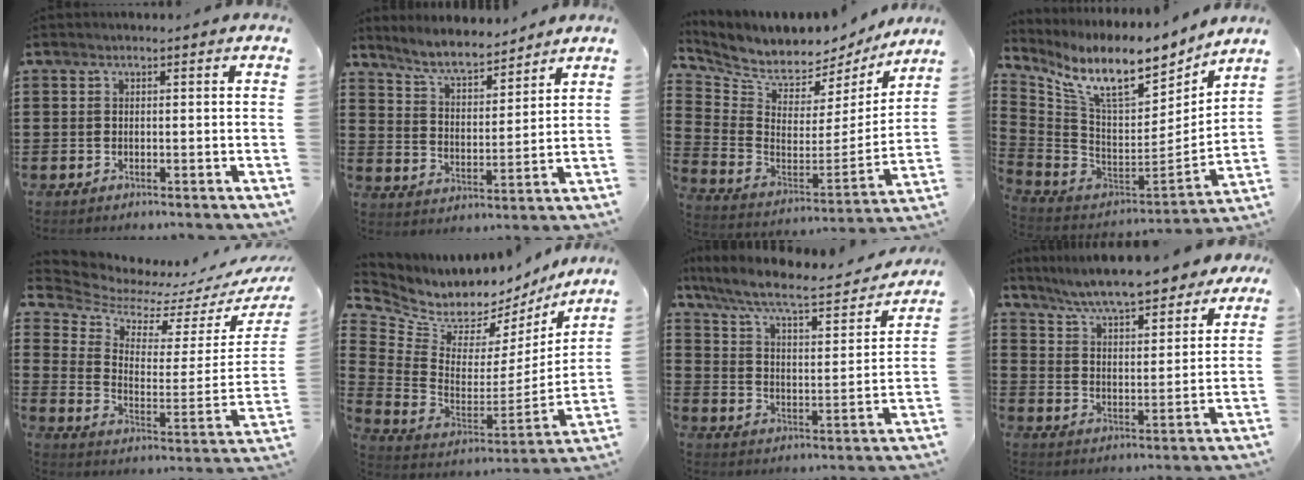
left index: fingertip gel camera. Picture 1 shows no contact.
{"total": 6.7, "force": [6.2, 0.8, 2.6], "torque": [-0.071, -0.026, 0.110]}
{"total": 5.5, "force": [5.1, 1.8, 0.4], "torque": [-0.048, -0.055, 0.088]}
{"total": 11.6, "force": [8.4, 2.7, 7.5], "torque": [-0.170, -0.065, 0.144]}
{"total": 4.6, "force": [4.2, 1.4, 1.4], "torque": [-0.057, -0.048, 0.067]}
{"total": 5.6, "force": [4.7, 3.0, 0.8], "torque": [-0.053, -0.051, 0.081]}
{"total": 7.6, "force": [6.4, 1.1, 4.0], "torque": [-0.103, -0.037, 0.105]}
{"total": 8.2, "force": [7.5, 0.6, 3.2], "torque": [-0.093, -0.035, 0.132]}